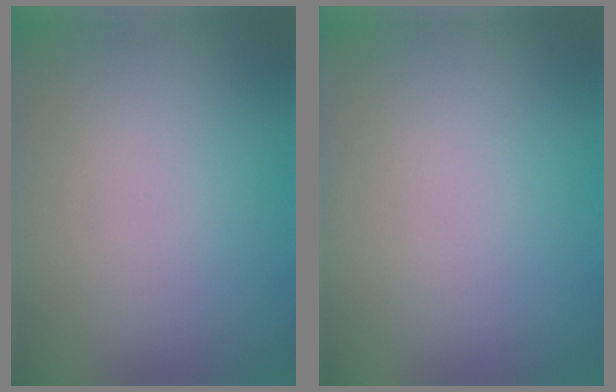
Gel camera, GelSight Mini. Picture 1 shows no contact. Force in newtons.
{"total": 0.0}